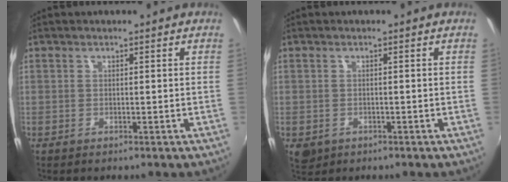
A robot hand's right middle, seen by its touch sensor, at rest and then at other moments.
{"total": 3.3, "force": [-1.2, 2.6, 1.7], "torque": [-0.034, -0.009, -0.014]}